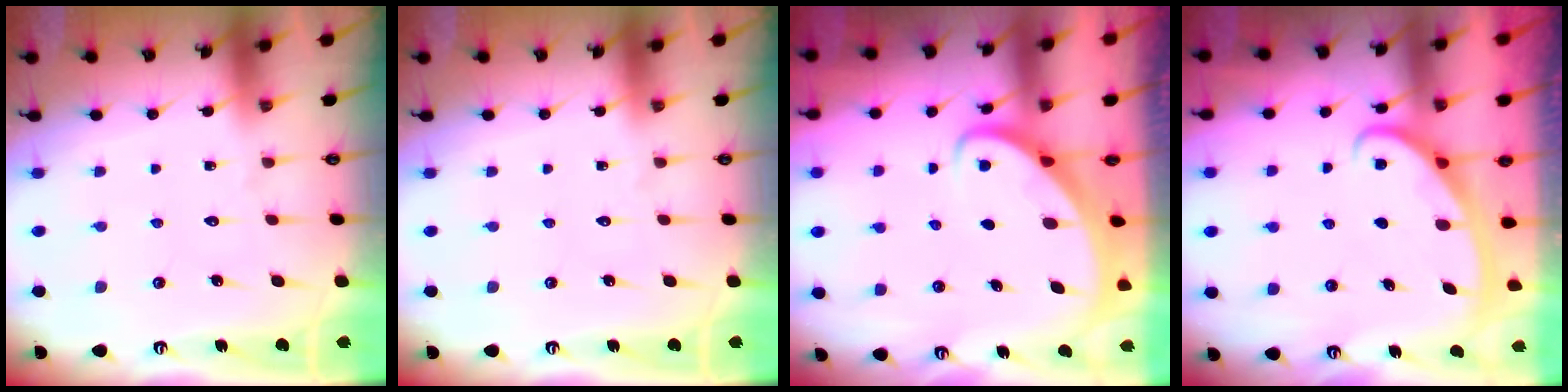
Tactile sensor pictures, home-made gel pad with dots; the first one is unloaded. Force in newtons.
{"total": 0.0}
{"total": 2.6, "press": 2.5, "slide": 0.3}
{"total": 3.0, "press": 3.0, "slide": 0.4}